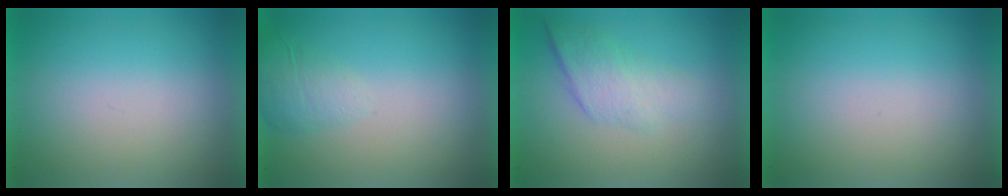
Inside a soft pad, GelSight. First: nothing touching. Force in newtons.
{"total": 2.1}
{"total": 2.2}
{"total": 0.0}